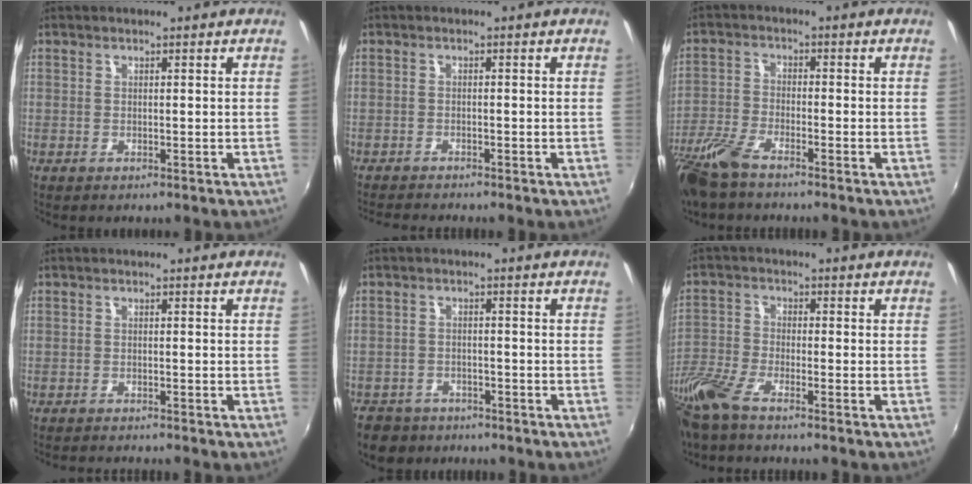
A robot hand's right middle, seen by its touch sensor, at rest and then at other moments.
{"total": 4.0, "force": [-3.8, -0.1, 1.1], "torque": [-0.033, -0.018, -0.070]}
{"total": 8.2, "force": [-6.4, 2.0, 4.7], "torque": [-0.118, -0.018, -0.133]}
{"total": 3.0, "force": [-2.9, -0.3, 0.7], "torque": [-0.027, -0.015, -0.054]}
{"total": 7.5, "force": [-5.8, 4.4, 1.9], "torque": [-0.060, 0.000, -0.094]}
{"total": 9.2, "force": [-7.3, 1.9, 5.3], "torque": [-0.132, -0.018, -0.154]}